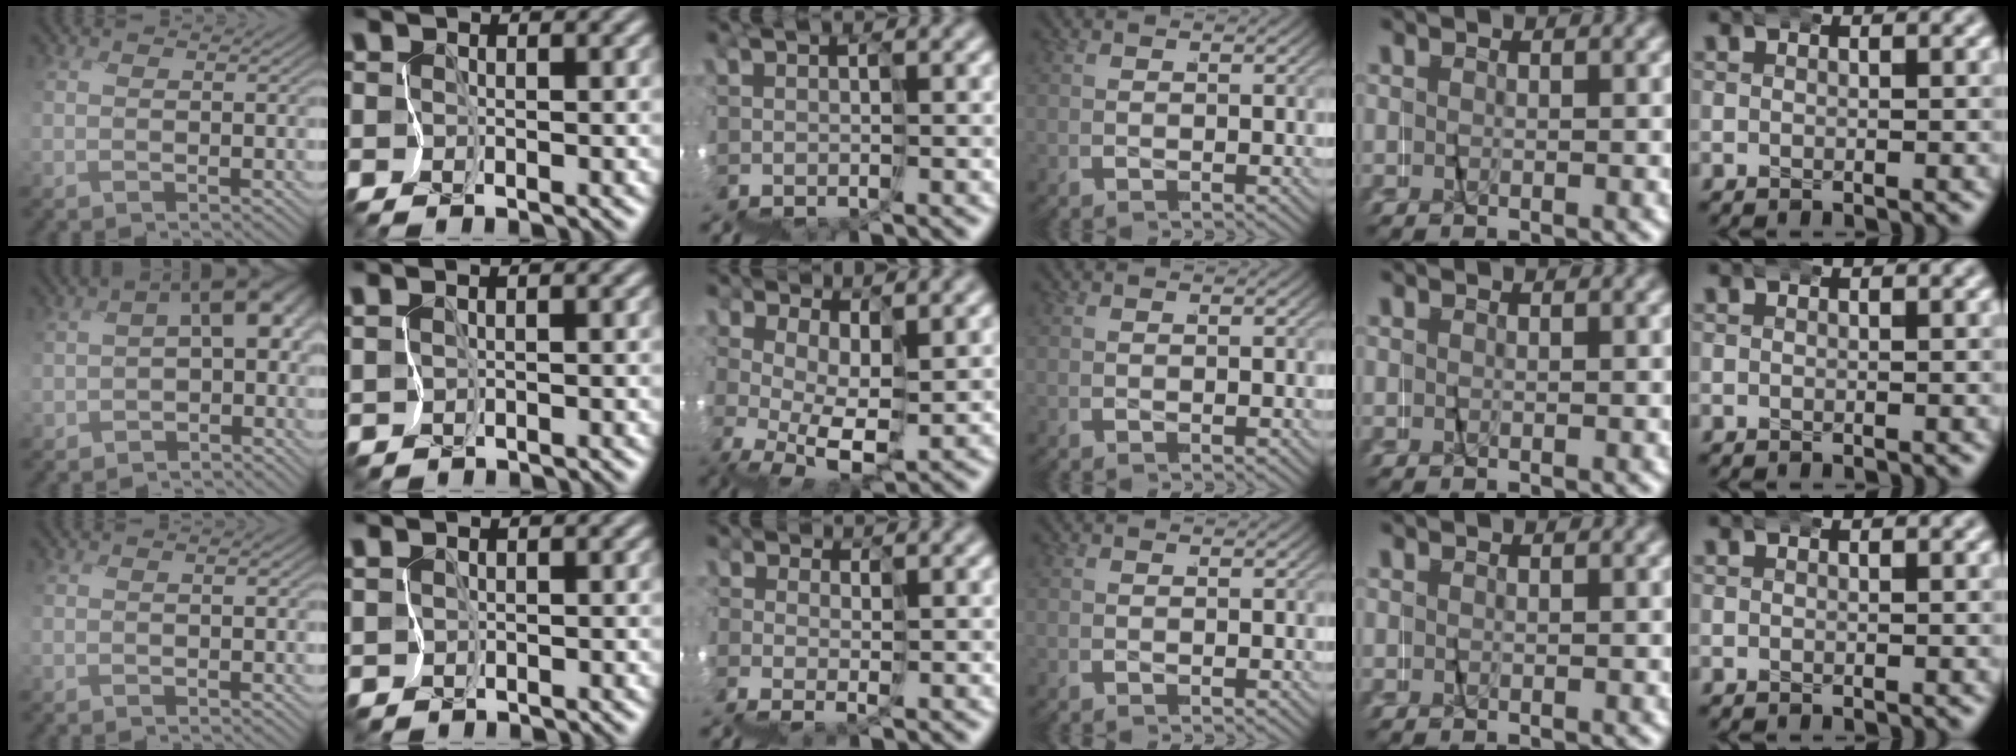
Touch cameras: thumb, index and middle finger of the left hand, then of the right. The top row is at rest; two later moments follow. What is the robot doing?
{"motion": "wrap", "object": "napkin"}